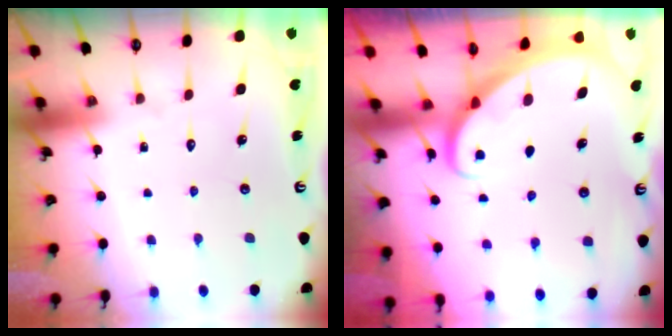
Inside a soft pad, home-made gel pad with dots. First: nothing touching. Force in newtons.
{"total": 2.3, "press": 2.3, "slide": 0.2}